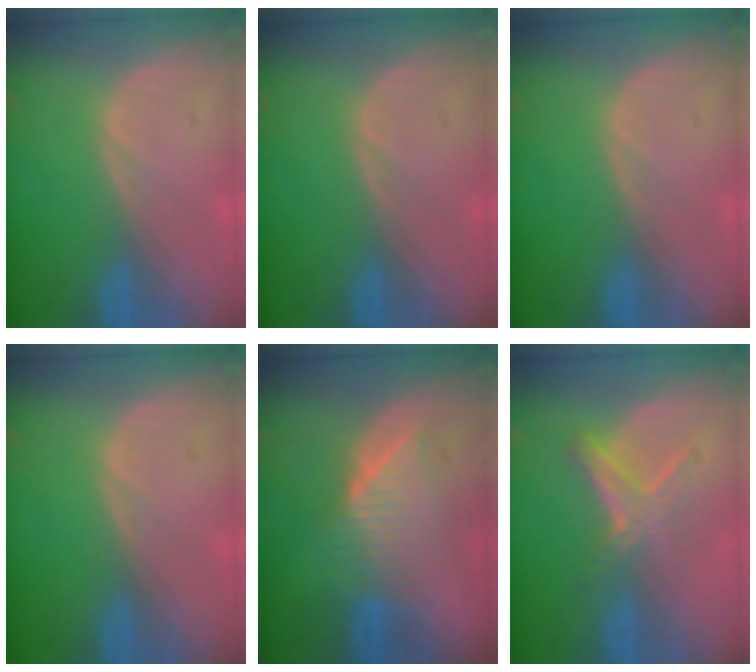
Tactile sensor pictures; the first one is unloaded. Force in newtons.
{"total": 0.0}
{"total": 0.0}
{"total": 0.0}
{"total": 6.4, "press": 6.3, "slide": 1.1}
{"total": 5.2, "press": 4.8, "slide": 2.1}